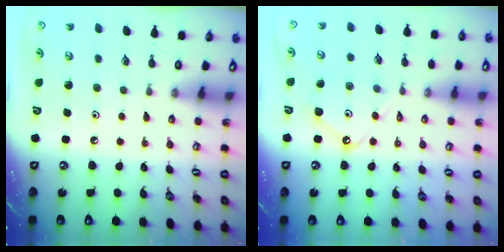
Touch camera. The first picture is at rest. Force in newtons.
{"total": 7.0, "press": 7.0, "slide": 0.8}